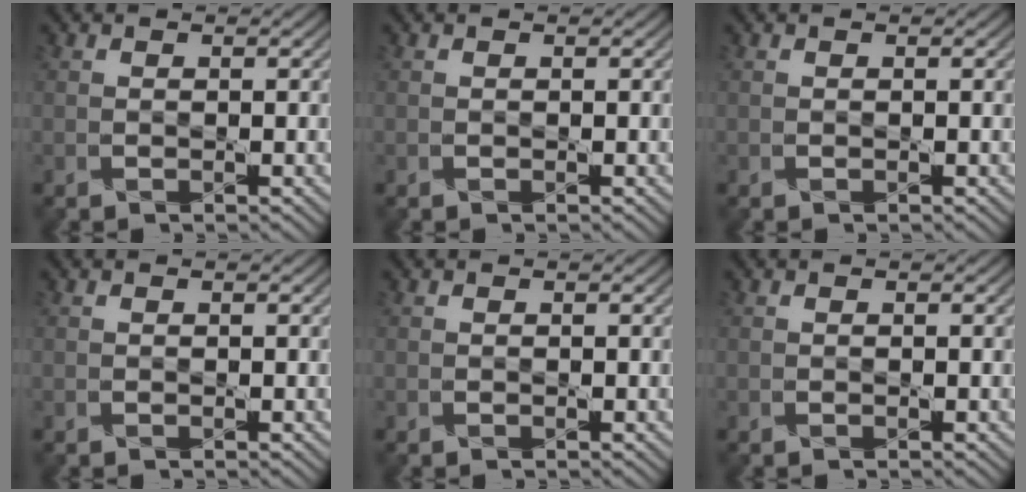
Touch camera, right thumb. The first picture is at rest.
{"total": 0.0}
{"total": 0.0}
{"total": 0.0}
{"total": 0.0}
{"total": 0.0}